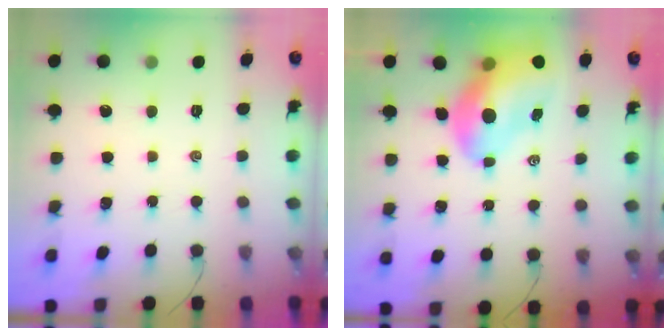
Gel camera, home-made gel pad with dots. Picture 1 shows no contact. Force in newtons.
{"total": 13.1, "press": 12.6, "slide": 3.6}